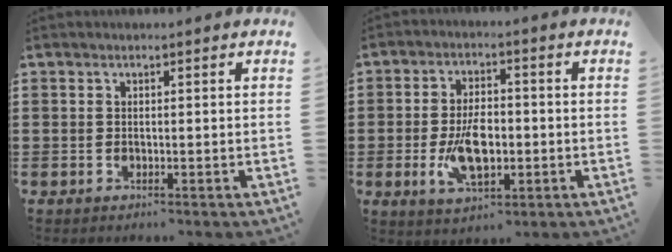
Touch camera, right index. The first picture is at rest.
{"total": 8.3, "force": [-1.5, 4.2, 7.0], "torque": [-0.138, -0.001, -0.031]}